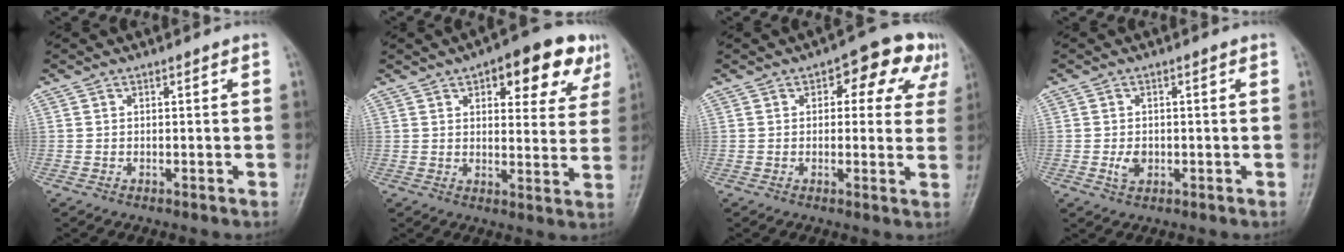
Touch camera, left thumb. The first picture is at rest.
{"total": 14.2, "force": [7.4, 6.3, 10.4], "torque": [-0.082, -0.017, 0.089]}
{"total": 10.5, "force": [4.5, 5.8, 7.5], "torque": [-0.038, 0.006, 0.046]}
{"total": 2.7, "force": [-0.5, 2.0, 1.8], "torque": [-0.029, 0.000, -0.007]}